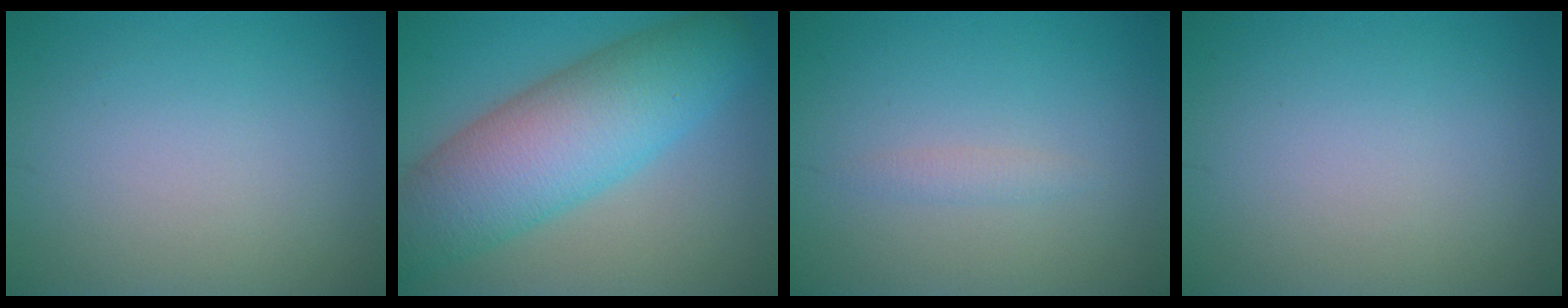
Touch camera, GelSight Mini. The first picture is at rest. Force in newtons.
{"total": 10.4, "press": 10.4, "slide": 0.2}
{"total": 0.9, "press": 0.9, "slide": 0.0}
{"total": 0.0}